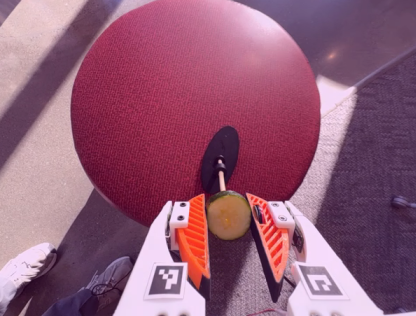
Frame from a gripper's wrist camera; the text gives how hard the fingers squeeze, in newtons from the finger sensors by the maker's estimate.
{"total": 6.6, "left": 6.4, "right": 6.8}